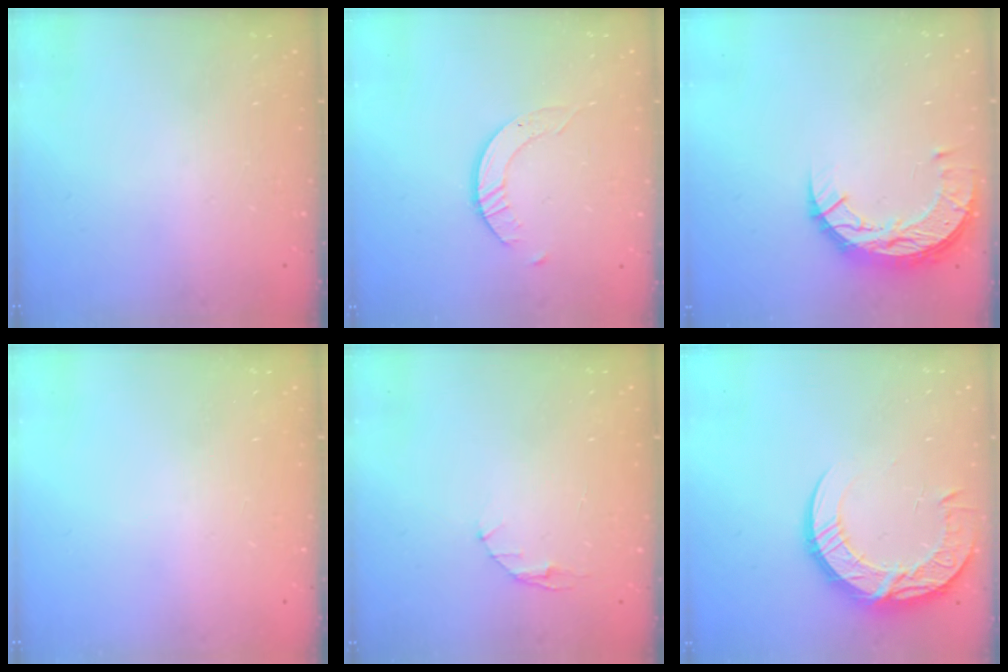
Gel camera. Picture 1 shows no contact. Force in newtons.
{"total": 2.9, "press": 2.9, "slide": 0.3}
{"total": 10.3, "press": 10.2, "slide": 0.7}
{"total": 0.0}
{"total": 2.9, "press": 2.9, "slide": 0.4}
{"total": 18.4, "press": 18.4, "slide": 1.0}